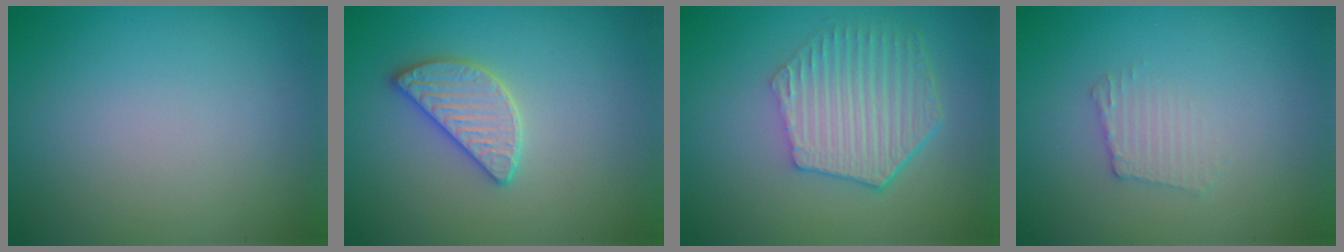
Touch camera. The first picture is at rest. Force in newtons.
{"total": 2.8, "press": 2.8, "slide": 0.5}
{"total": 5.6, "press": 4.2, "slide": 3.7}
{"total": 1.7, "press": 1.7, "slide": 0.2}